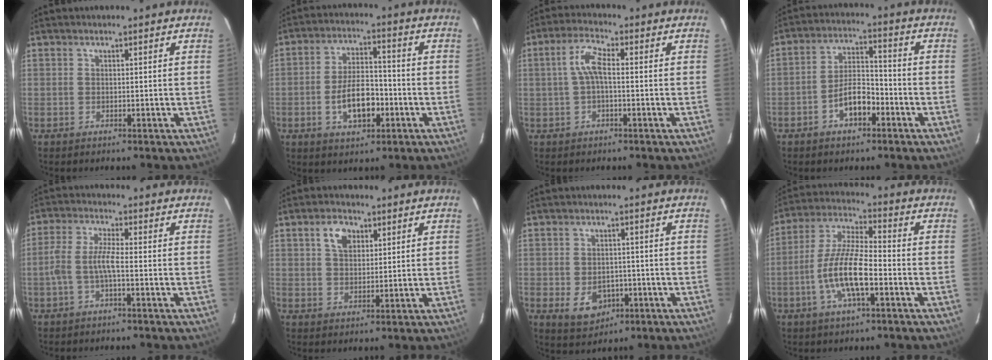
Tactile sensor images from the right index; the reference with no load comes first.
{"total": 9.2, "force": [-3.2, 4.7, 7.3], "torque": [-0.139, 0.012, -0.044]}
{"total": 4.9, "force": [-0.1, 1.4, 4.6], "torque": [-0.098, 0.014, -0.002]}
{"total": 7.2, "force": [-3.7, 3.5, 5.0], "torque": [-0.097, 0.020, -0.059]}
{"total": 4.7, "force": [-1.6, 0.8, 4.4], "torque": [-0.101, 0.009, -0.032]}
{"total": 5.0, "force": [2.2, 3.2, 3.1], "torque": [-0.053, 0.014, 0.040]}
{"total": 6.9, "force": [-2.4, 5.3, 3.7], "torque": [-0.085, -0.003, -0.021]}
{"total": 11.7, "force": [-4.1, 3.1, 10.6], "torque": [-0.220, 0.001, -0.077]}